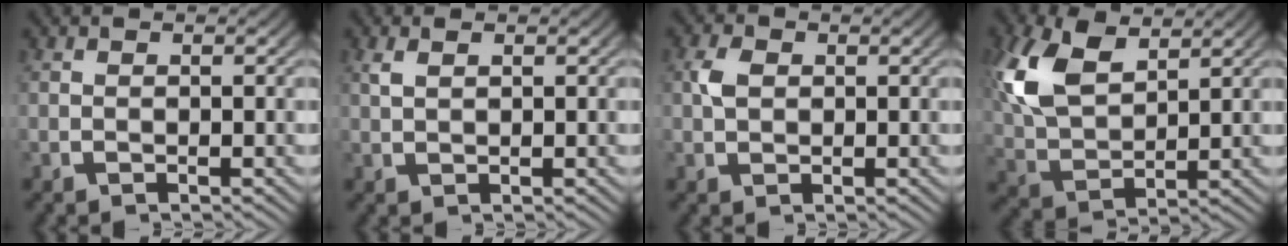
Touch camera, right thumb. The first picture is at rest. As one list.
[{"total": 1.1, "force": [0.7, 0.4, 0.8], "torque": [-0.016, 0.003, 0.019]}, {"total": 2.0, "force": [0.5, 1.5, 1.3], "torque": [-0.033, -0.003, 0.012]}, {"total": 8.1, "force": [2.8, 5.1, 5.6], "torque": [-0.147, -0.020, 0.069]}]